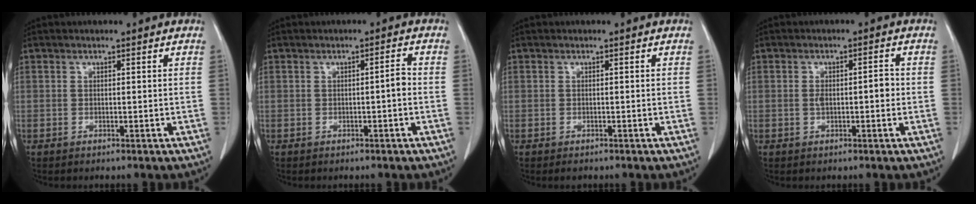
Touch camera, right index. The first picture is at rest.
{"total": 1.6, "force": [-0.4, 0.2, 1.5], "torque": [-0.020, 0.003, -0.007]}
{"total": 0.8, "force": [-0.7, 0.4, 0.3], "torque": [-0.005, -0.001, -0.007]}
{"total": 3.3, "force": [-0.2, 1.2, 3.1], "torque": [-0.056, 0.011, -0.001]}